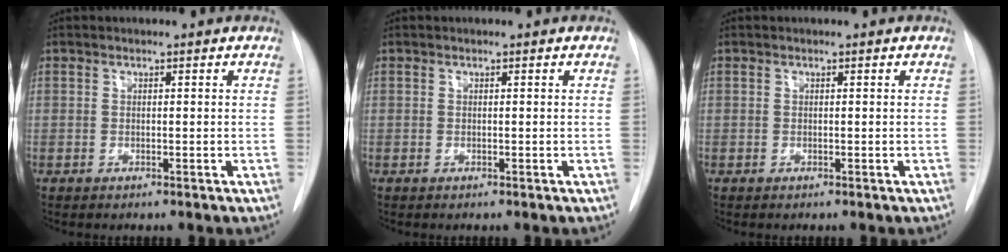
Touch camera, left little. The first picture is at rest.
{"total": 0.0}
{"total": 0.0}